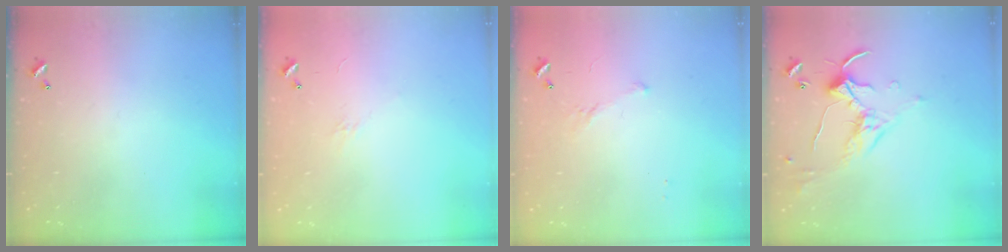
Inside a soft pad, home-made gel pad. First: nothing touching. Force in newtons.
{"total": 5.6, "press": 5.5, "slide": 0.9}
{"total": 4.7, "press": 4.6, "slide": 0.9}
{"total": 1.2, "press": 0.8, "slide": 0.8}